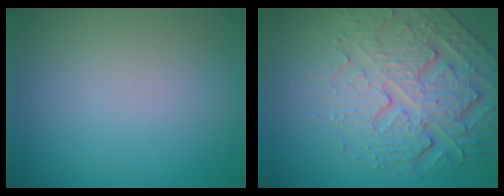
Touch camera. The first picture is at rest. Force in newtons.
{"total": 5.8, "press": 5.0, "slide": 2.9}